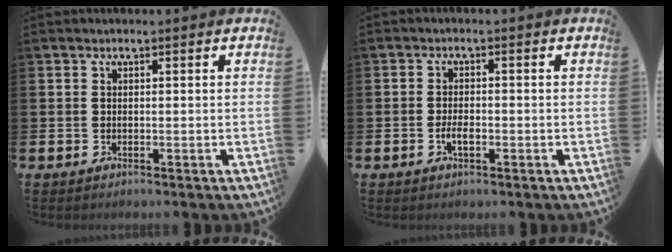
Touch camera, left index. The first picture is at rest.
{"total": 2.0, "force": [-0.7, 0.9, 1.7], "torque": [-0.029, 0.001, -0.013]}